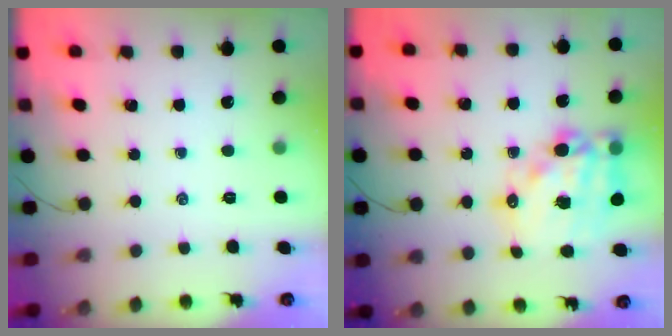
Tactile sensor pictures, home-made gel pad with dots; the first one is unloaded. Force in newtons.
{"total": 17.7, "press": 17.2, "slide": 4.0}